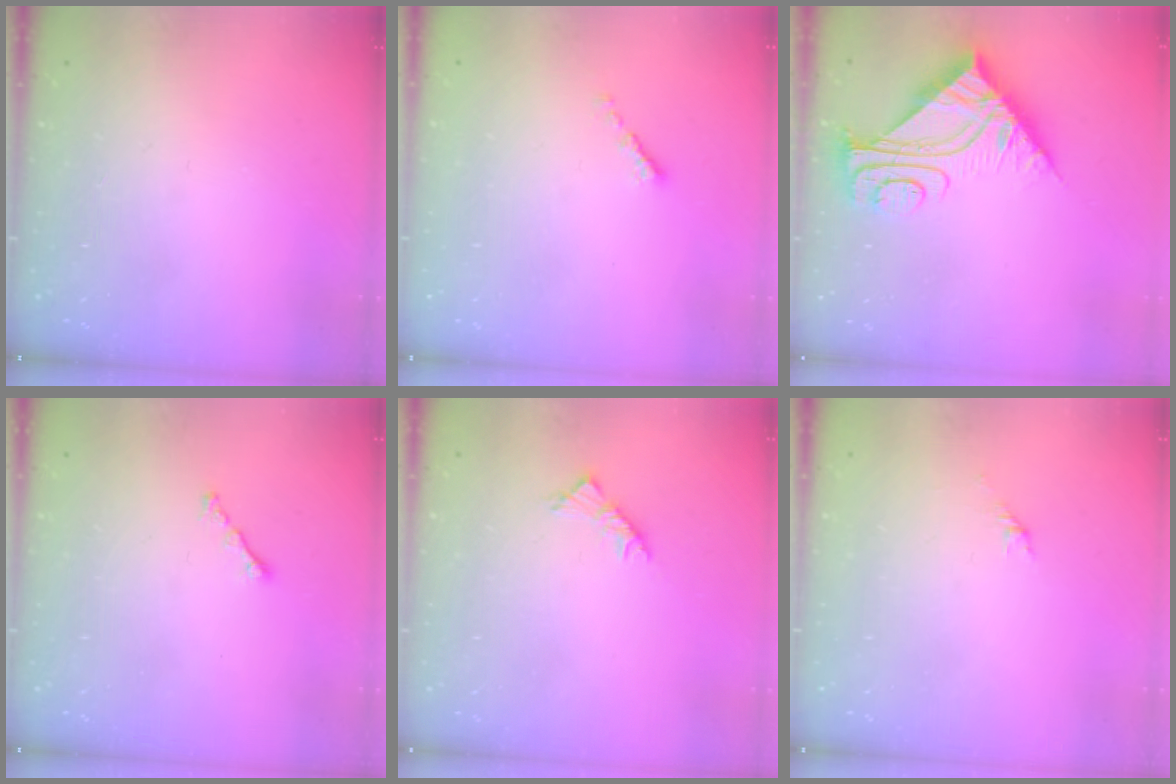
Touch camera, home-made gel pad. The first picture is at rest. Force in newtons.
{"total": 0.0}
{"total": 9.3, "press": 9.2, "slide": 0.9}
{"total": 1.2, "press": 1.1, "slide": 0.5}
{"total": 4.1, "press": 3.9, "slide": 1.1}
{"total": 1.5, "press": 1.4, "slide": 0.5}